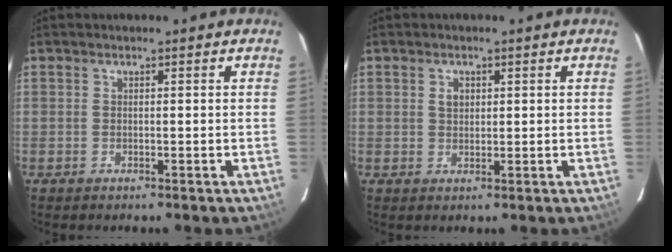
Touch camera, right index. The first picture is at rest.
{"total": 2.0, "force": [0.7, 1.5, 1.1], "torque": [-0.018, 0.005, 0.012]}